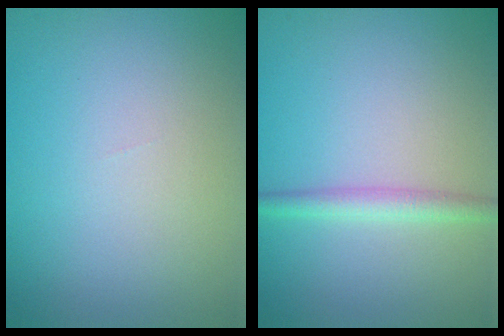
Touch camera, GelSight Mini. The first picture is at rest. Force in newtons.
{"total": 2.0, "press": 2.0, "slide": 0.1}